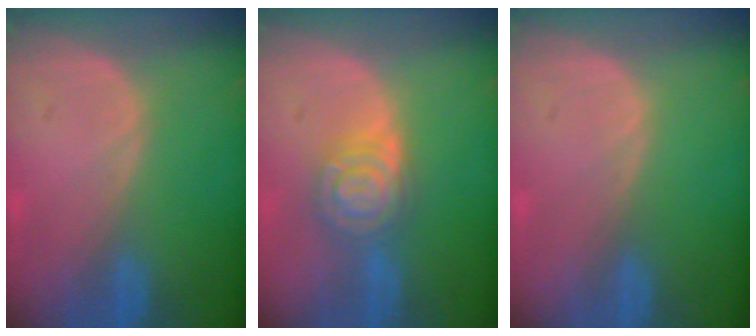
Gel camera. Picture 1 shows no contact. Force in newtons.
{"total": 6.7, "press": 6.7, "slide": 0.4}
{"total": 0.0}